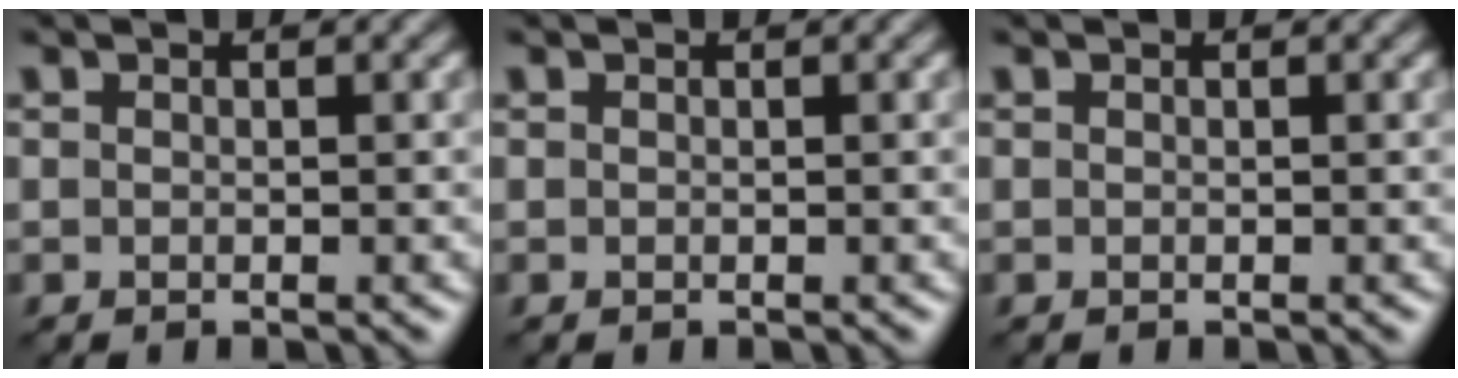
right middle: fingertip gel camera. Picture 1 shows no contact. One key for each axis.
{"total": 0.0}
{"total": 0.0}